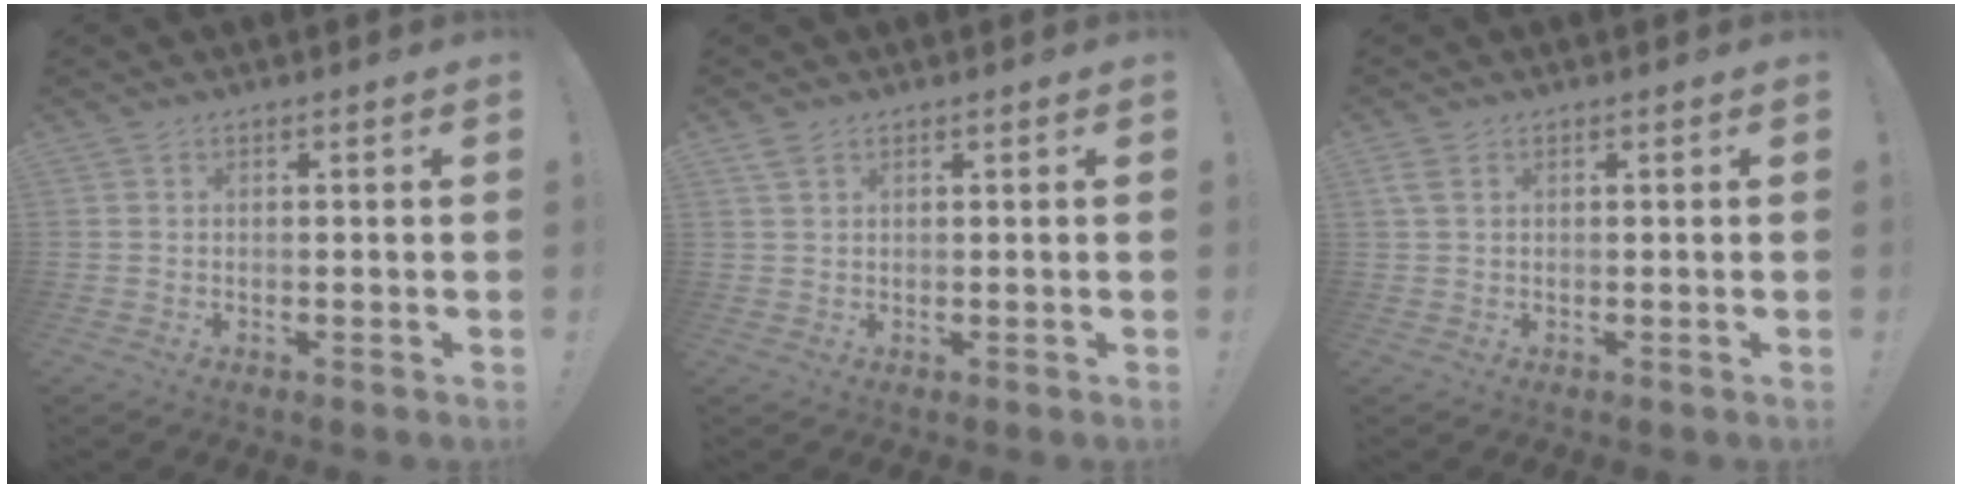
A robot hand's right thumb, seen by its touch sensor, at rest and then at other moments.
{"total": 2.3, "force": [1.5, 1.1, 1.4], "torque": [-0.021, -0.001, 0.027]}
{"total": 2.5, "force": [1.2, 1.3, 1.8], "torque": [-0.036, 0.004, 0.023]}